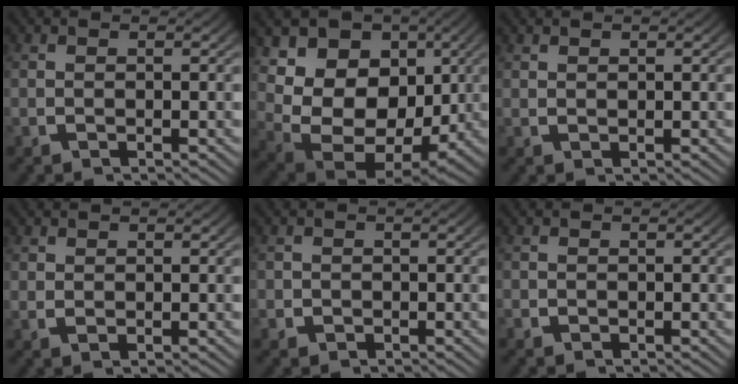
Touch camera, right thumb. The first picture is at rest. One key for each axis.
{"total": 16.8, "fx": -0.8, "fy": 12.8, "fz": 10.9, "tx": -0.239, "ty": -0.073, "tz": 0.005}
{"total": 0.6, "fx": 0.6, "fy": 0.1, "fz": 0.1, "tx": 0.004, "ty": -0.001, "tz": 0.015}
{"total": 0.8, "fx": 0.6, "fy": 0.3, "fz": 0.5, "tx": -0.009, "ty": -0.001, "tz": 0.017}
{"total": 1.5, "fx": -0.5, "fy": 1.4, "fz": 0.3, "tx": -0.004, "ty": -0.006, "tz": -0.008}
{"total": 0.7, "fx": -0.3, "fy": 0.6, "fz": 0.1, "tx": 0.000, "ty": -0.004, "tz": -0.006}